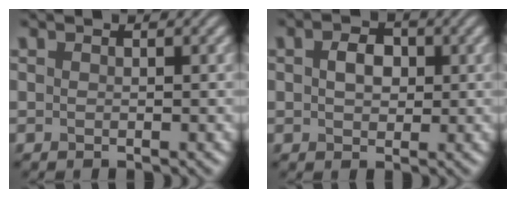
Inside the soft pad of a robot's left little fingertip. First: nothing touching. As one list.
[{"total": 2.7, "force": [0.4, 1.9, 1.8], "torque": [-0.038, 0.004, 0.005]}]